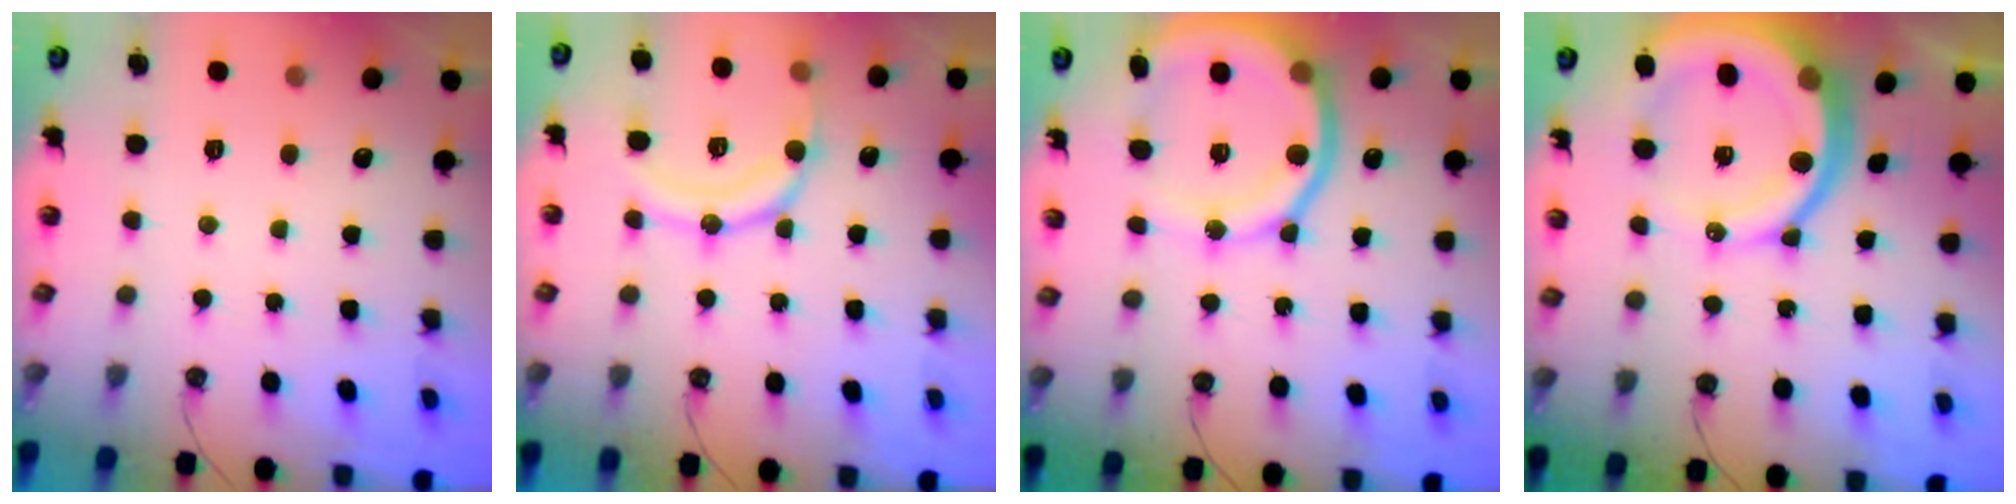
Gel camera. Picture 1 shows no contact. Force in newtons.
{"total": 14.7, "press": 14.5, "slide": 1.8}
{"total": 17.5, "press": 17.4, "slide": 2.1}
{"total": 17.7, "press": 17.6, "slide": 2.0}